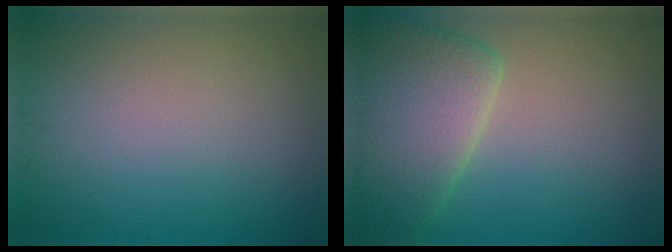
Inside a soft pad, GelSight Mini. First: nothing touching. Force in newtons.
{"total": 7.4, "press": 7.4, "slide": 0.7}